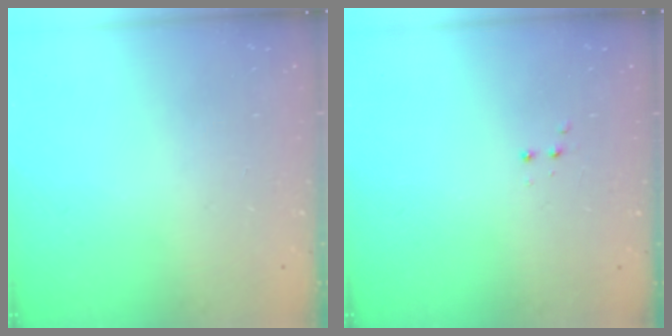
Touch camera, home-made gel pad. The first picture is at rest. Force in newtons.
{"total": 2.8, "press": 2.8, "slide": 0.6}